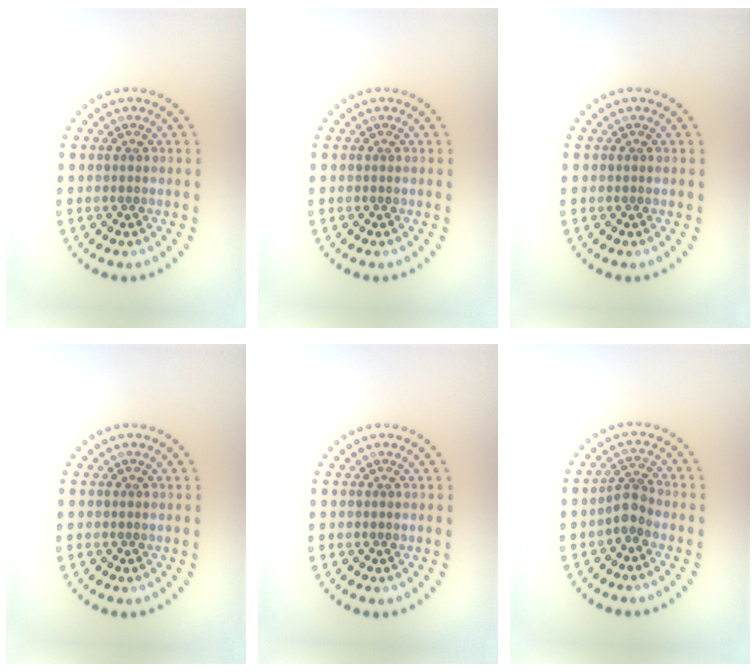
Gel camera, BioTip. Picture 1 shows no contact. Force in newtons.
{"total": 0.0}
{"total": 0.0}
{"total": 0.0}
{"total": 0.0}
{"total": 2.3, "press": 1.8, "slide": 1.5}